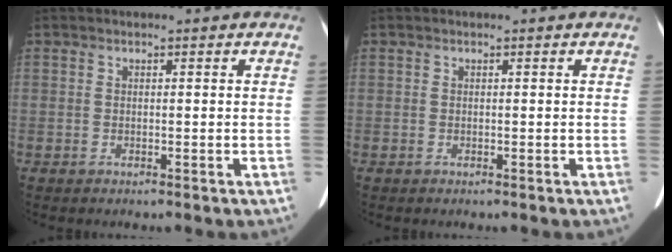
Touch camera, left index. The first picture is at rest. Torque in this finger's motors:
{"motor_torque": [0.02, 0.02, 0.01, 0.01]}